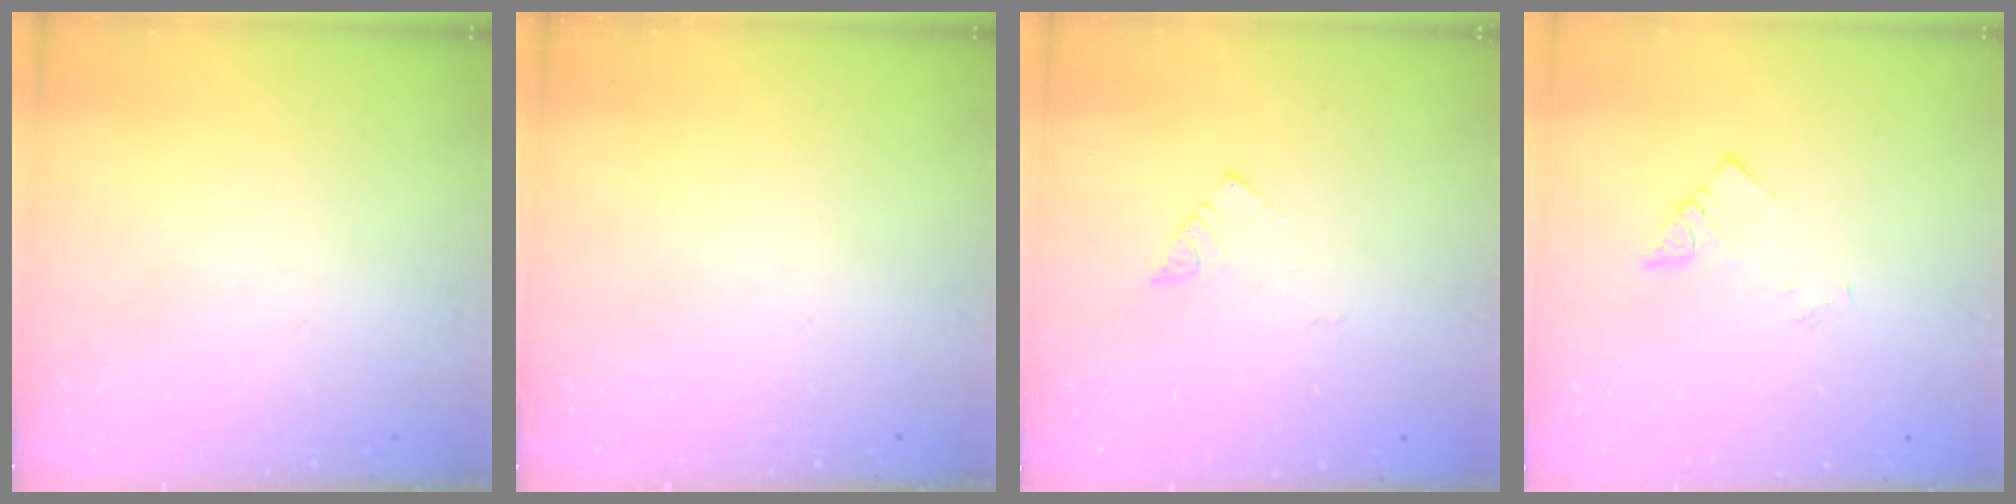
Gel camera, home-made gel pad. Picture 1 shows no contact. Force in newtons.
{"total": 0.0}
{"total": 3.2, "press": 3.2, "slide": 0.2}
{"total": 2.2, "press": 2.2, "slide": 0.2}